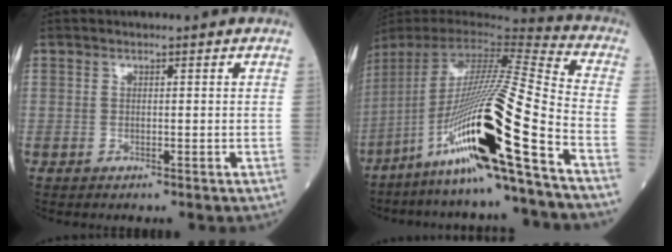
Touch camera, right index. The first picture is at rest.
{"total": 23.5, "force": [-11.5, -0.9, 20.5], "torque": [-0.383, -0.038, -0.215]}